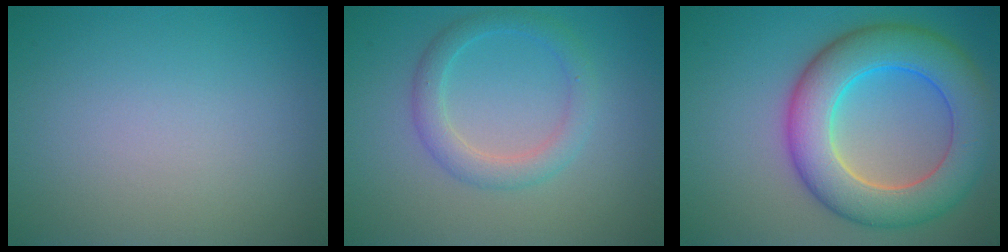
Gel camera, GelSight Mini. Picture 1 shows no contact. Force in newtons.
{"total": 2.8, "press": 2.8, "slide": 0.0}
{"total": 9.3, "press": 9.3, "slide": 0.4}